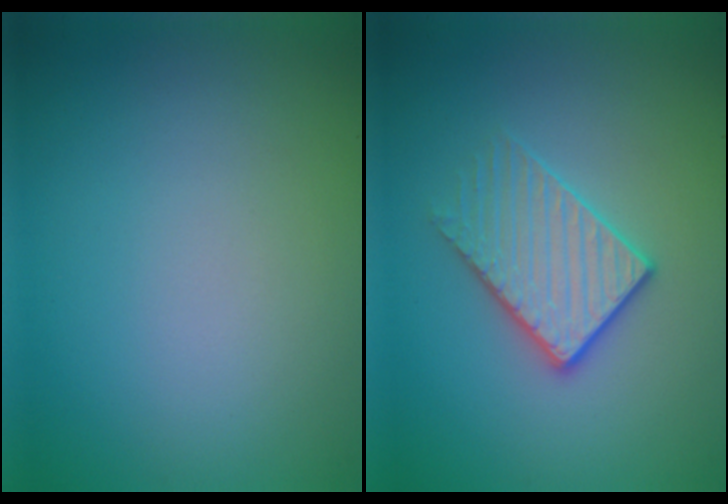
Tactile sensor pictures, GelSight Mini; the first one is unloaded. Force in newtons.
{"total": 3.2, "press": 3.0, "slide": 1.2}